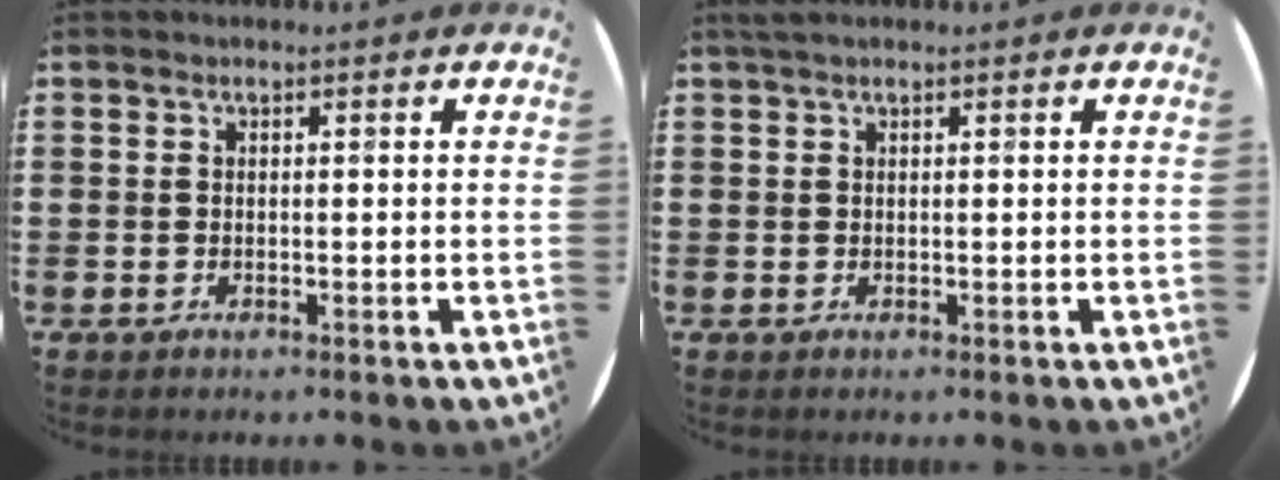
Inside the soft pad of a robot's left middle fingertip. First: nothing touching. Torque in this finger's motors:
{"motor_torque": [0.33, -0.33, 0.01, 0.00]}